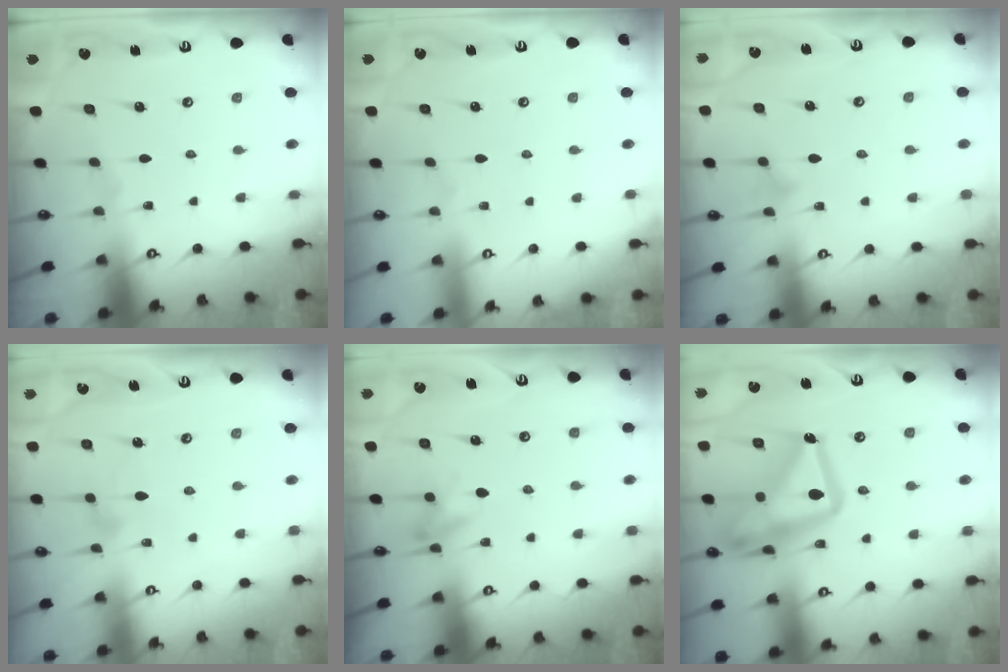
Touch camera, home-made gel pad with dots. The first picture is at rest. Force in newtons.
{"total": 3.9, "press": 3.9, "slide": 0.1}
{"total": 9.0, "press": 9.0, "slide": 0.8}
{"total": 6.6, "press": 6.5, "slide": 0.4}
{"total": 5.0, "press": 4.8, "slide": 1.6}
{"total": 20.8, "press": 20.7, "slide": 1.8}